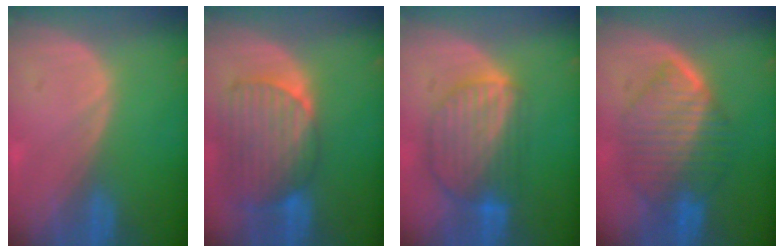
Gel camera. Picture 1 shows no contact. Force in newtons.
{"total": 9.8, "press": 8.5, "slide": 4.8}
{"total": 9.0, "press": 7.8, "slide": 4.5}
{"total": 9.1, "press": 9.1, "slide": 0.5}